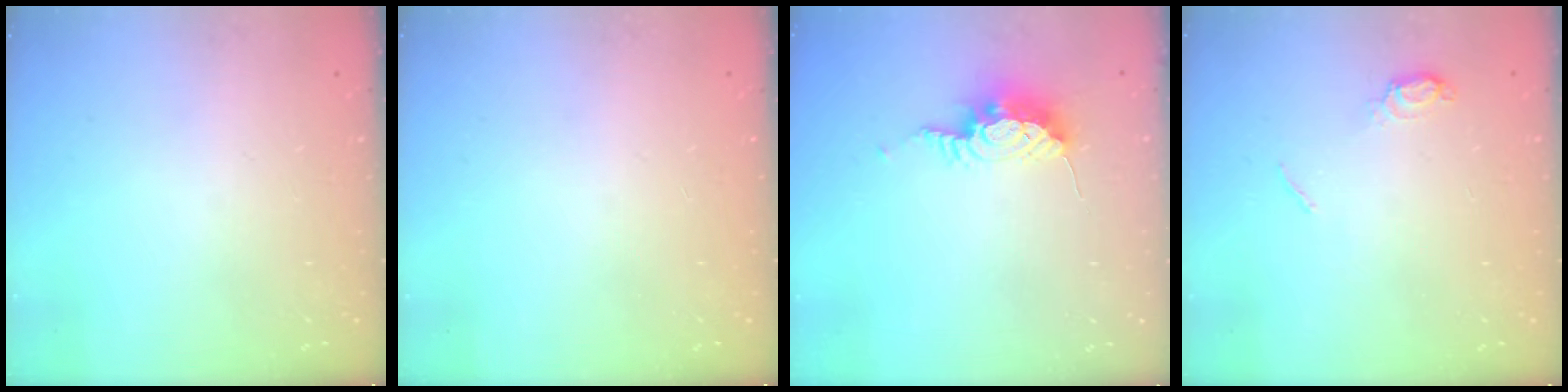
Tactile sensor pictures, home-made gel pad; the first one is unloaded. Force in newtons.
{"total": 11.3, "press": 2.0, "slide": 11.1}
{"total": 9.6, "press": 9.5, "slide": 1.1}
{"total": 6.1, "press": 6.0, "slide": 0.6}